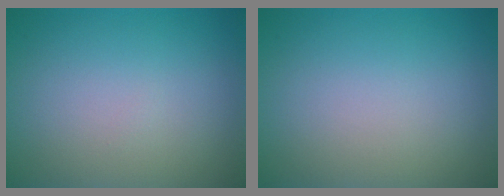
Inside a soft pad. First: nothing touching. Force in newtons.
{"total": 0.0}